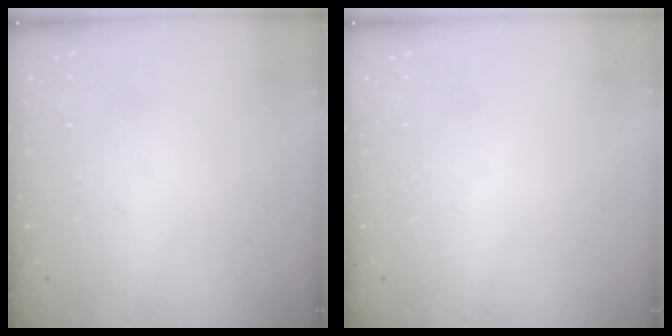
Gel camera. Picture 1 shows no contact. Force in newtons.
{"total": 0.0}